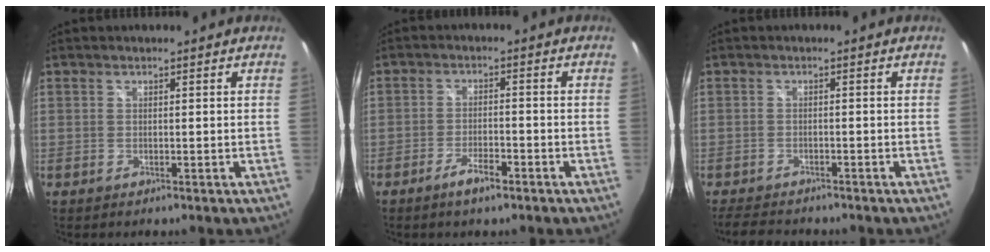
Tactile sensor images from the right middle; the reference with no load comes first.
{"total": 4.5, "force": [-3.2, 1.2, 2.9], "torque": [-0.069, -0.005, -0.055]}
{"total": 5.8, "force": [-5.3, 1.6, 1.8], "torque": [-0.051, -0.011, -0.084]}